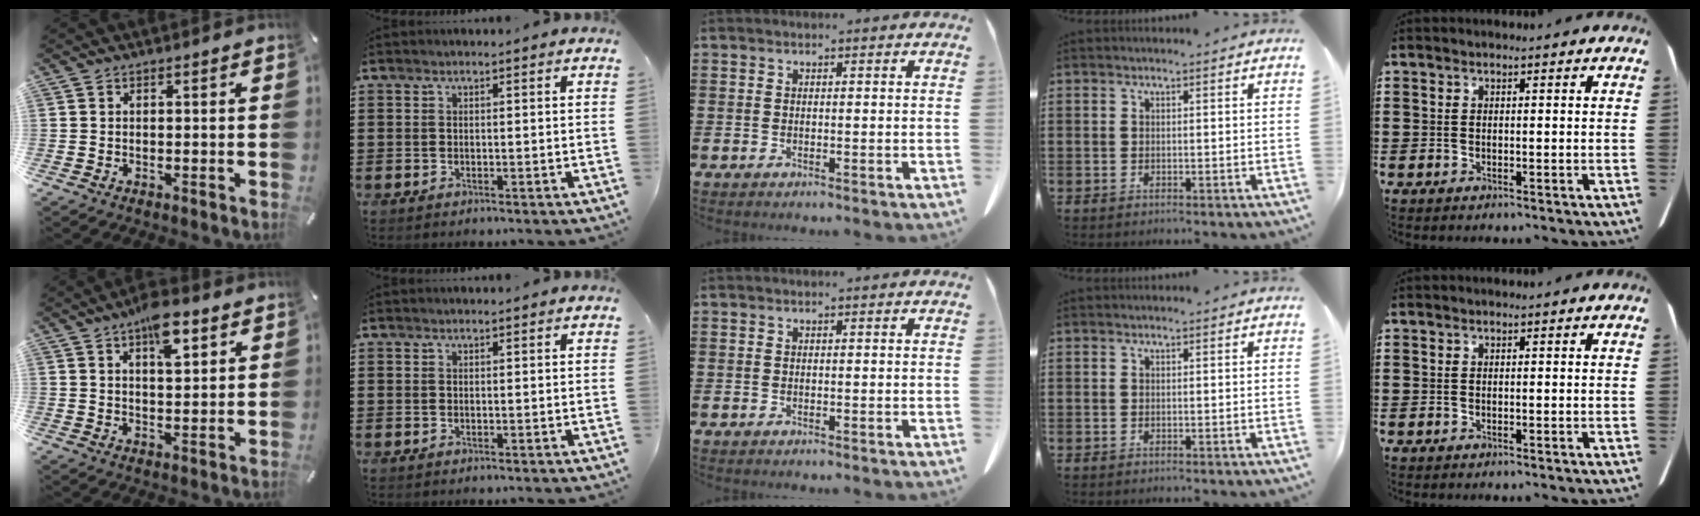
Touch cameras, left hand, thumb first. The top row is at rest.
{"thumb": {"total": 8.7, "force": [5.0, 3.7, 6.0], "torque": [-0.081, -0.022, 0.081]}}